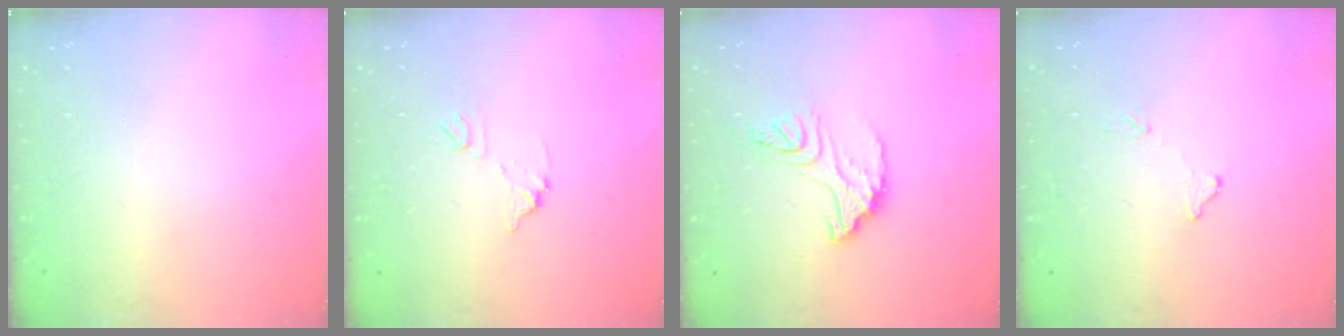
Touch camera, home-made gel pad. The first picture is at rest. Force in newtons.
{"total": 6.5, "press": 6.5, "slide": 0.4}
{"total": 13.3, "press": 13.3, "slide": 1.2}
{"total": 7.7, "press": 7.7, "slide": 0.5}